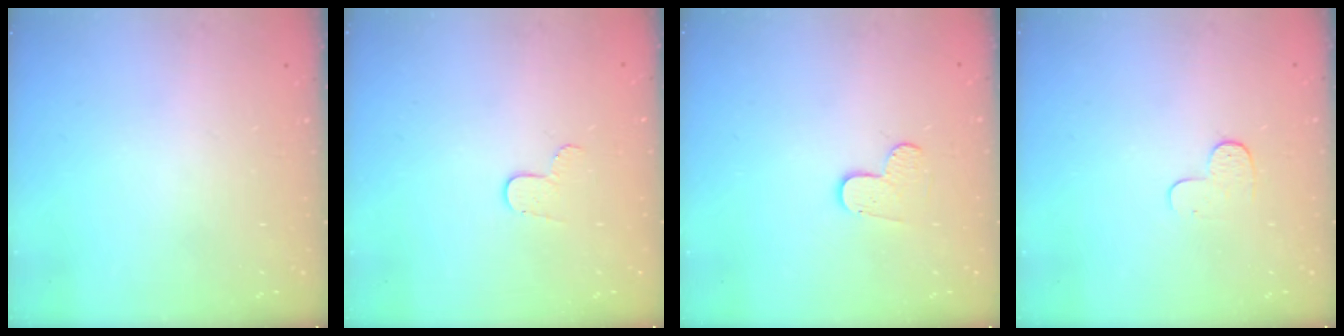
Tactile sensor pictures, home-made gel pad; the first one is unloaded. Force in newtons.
{"total": 5.1, "press": 5.1, "slide": 0.5}
{"total": 4.1, "press": 4.1, "slide": 0.3}
{"total": 3.9, "press": 3.8, "slide": 0.4}